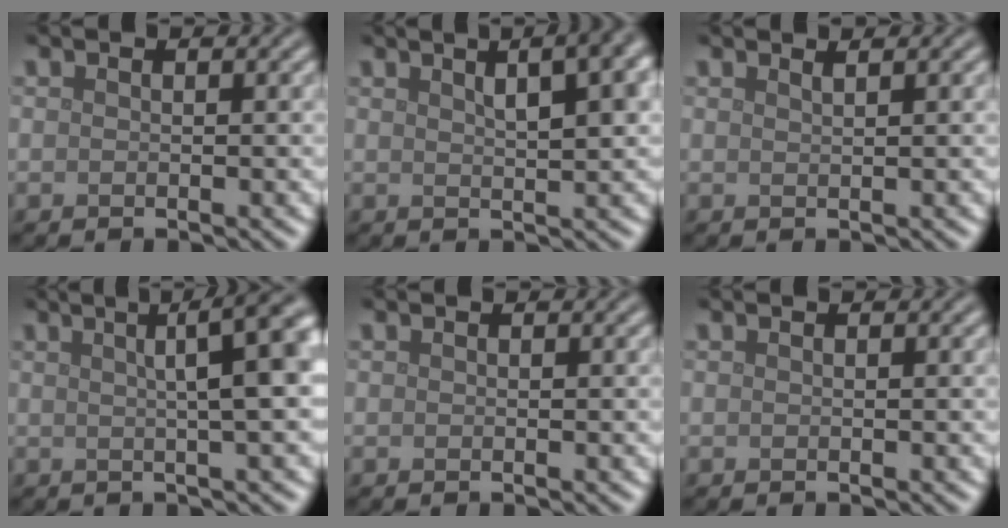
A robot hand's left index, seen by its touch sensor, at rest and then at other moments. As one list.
[{"total": 7.5, "force": [3.0, 3.0, 6.2], "torque": [-0.060, 0.034, 0.029]}, {"total": 1.0, "force": [0.8, 0.3, 0.5], "torque": [0.002, -0.001, 0.009]}, {"total": 9.9, "force": [2.2, 3.5, 9.0], "torque": [-0.045, 0.055, 0.000]}, {"total": 0.0}, {"total": 0.0}]